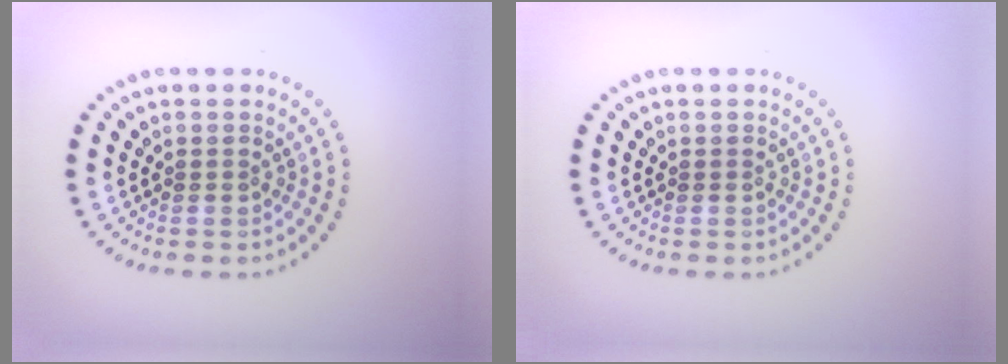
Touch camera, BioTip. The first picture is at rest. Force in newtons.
{"total": 0.0}